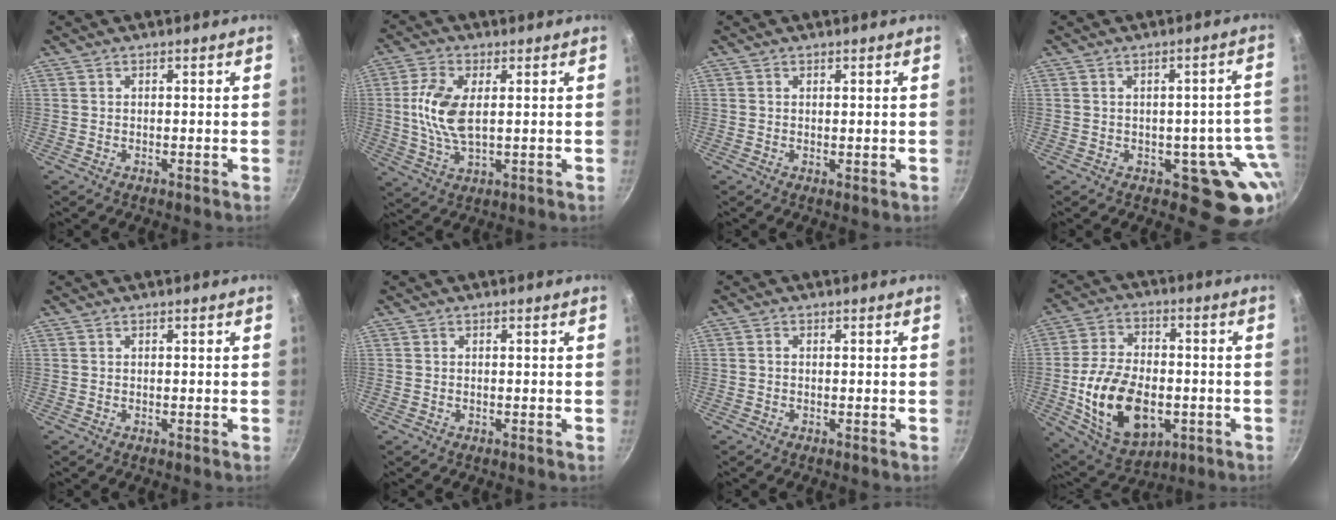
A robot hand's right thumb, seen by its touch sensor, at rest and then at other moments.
{"total": 9.5, "force": [1.2, 4.6, 8.2], "torque": [-0.168, 0.000, 0.024]}
{"total": 0.7, "force": [0.4, 0.3, 0.5], "torque": [-0.005, -0.008, 0.003]}
{"total": 10.0, "force": [-2.1, 6.6, 7.1], "torque": [-0.016, 0.017, -0.017]}
{"total": 0.0}
{"total": 0.0}
{"total": 0.5, "force": [-0.1, 0.4, 0.3], "torque": [-0.004, 0.004, -0.004]}
{"total": 19.0, "force": [-3.9, 12.0, 14.2], "torque": [-0.244, 0.017, -0.052]}